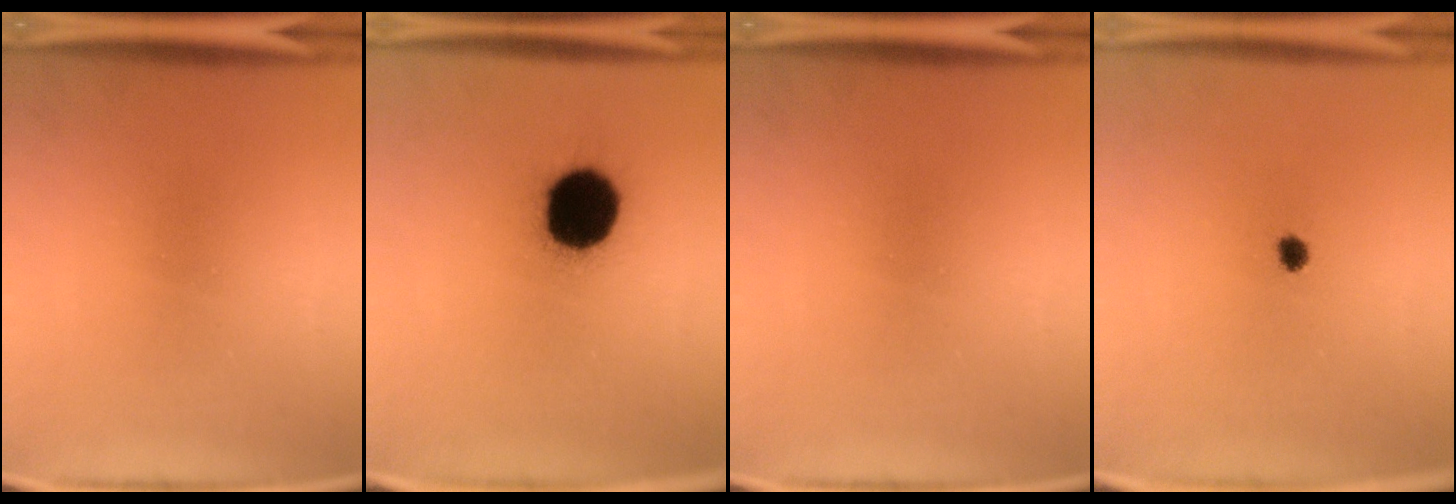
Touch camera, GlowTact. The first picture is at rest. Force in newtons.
{"total": 18.4}
{"total": 0.0}
{"total": 1.8}